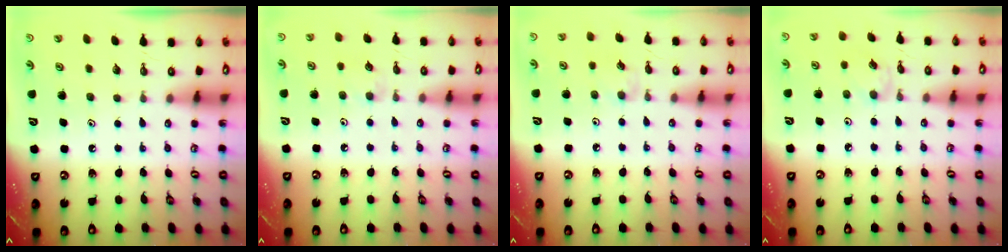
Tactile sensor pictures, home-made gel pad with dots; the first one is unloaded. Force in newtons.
{"total": 5.6, "press": 5.6, "slide": 0.6}
{"total": 5.1, "press": 5.1, "slide": 0.7}
{"total": 2.6, "press": 2.6, "slide": 0.4}